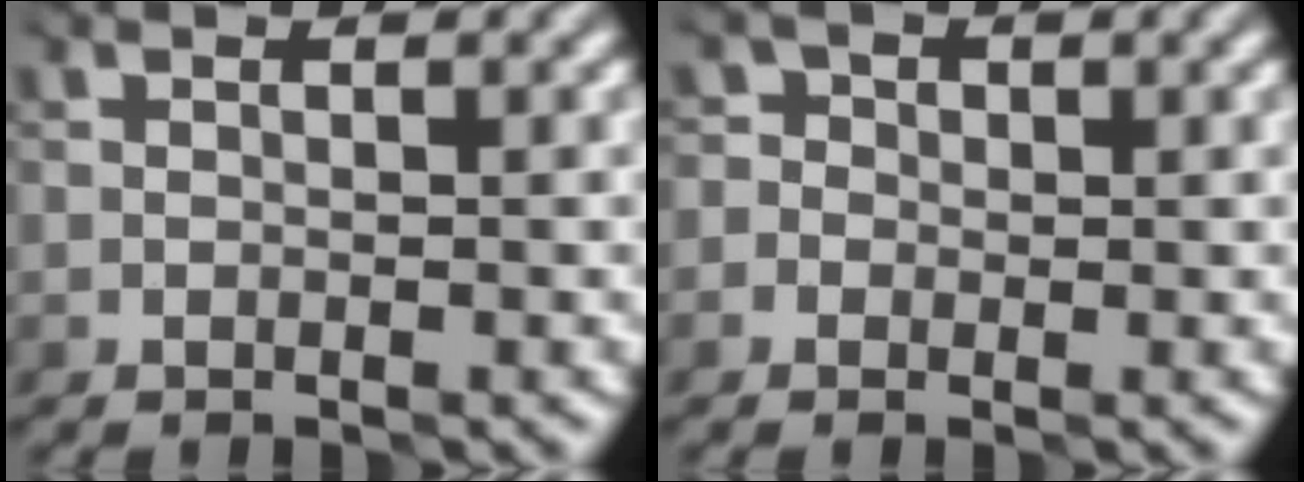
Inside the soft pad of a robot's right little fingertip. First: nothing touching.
{"total": 0.9, "force": [-0.2, 0.9, -0.2], "torque": [0.022, 0.005, -0.009]}